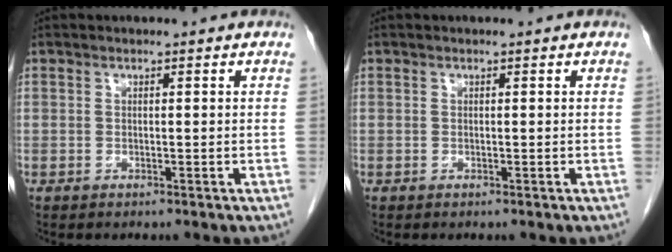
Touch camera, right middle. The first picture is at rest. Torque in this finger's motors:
{"motor_torque": [0.00, 0.00, 0.00, 0.00]}